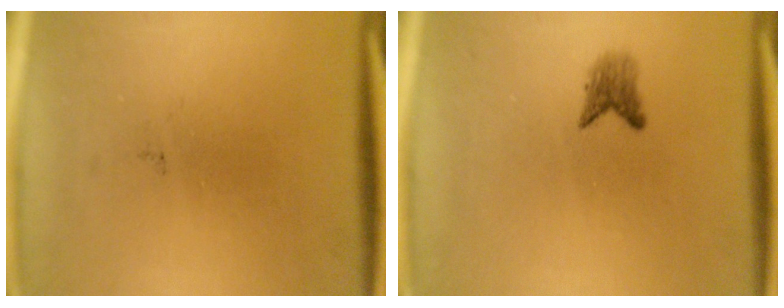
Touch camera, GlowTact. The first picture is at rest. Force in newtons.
{"total": 1.8}